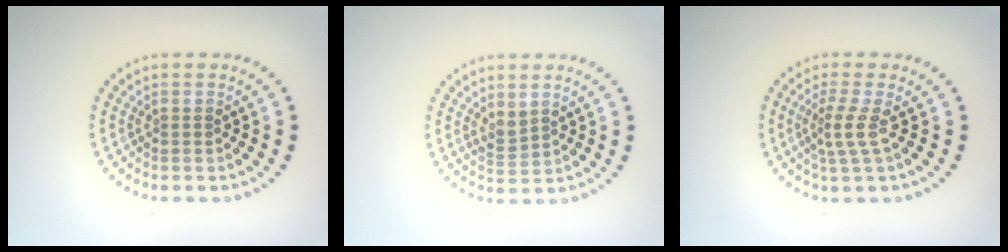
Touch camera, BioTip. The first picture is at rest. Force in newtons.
{"total": 1.4, "press": 1.2, "slide": 0.7}
{"total": 2.3, "press": 1.6, "slide": 1.7}